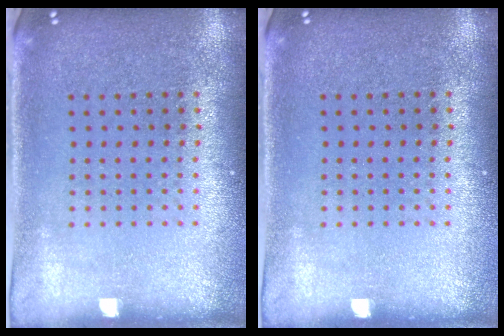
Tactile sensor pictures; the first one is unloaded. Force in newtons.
{"total": 0.0}